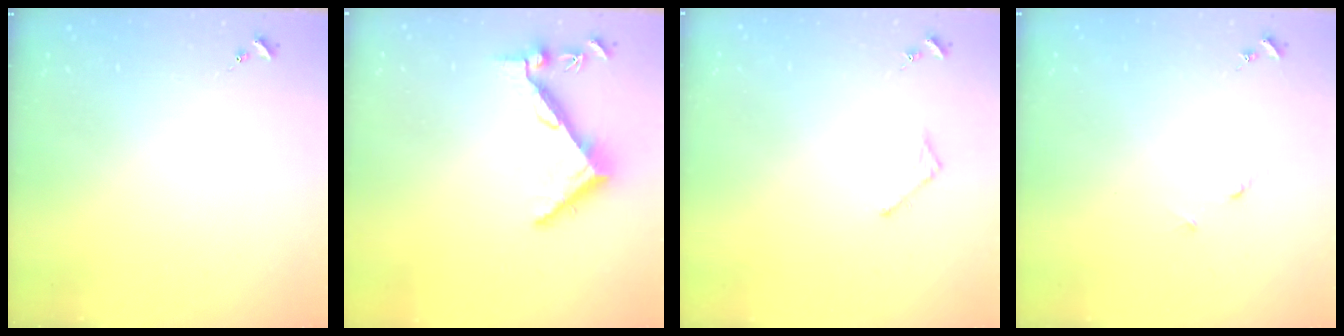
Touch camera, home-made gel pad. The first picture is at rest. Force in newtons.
{"total": 6.3, "press": 6.2, "slide": 0.7}
{"total": 2.5, "press": 2.5, "slide": 0.2}
{"total": 3.4, "press": 3.4, "slide": 0.4}